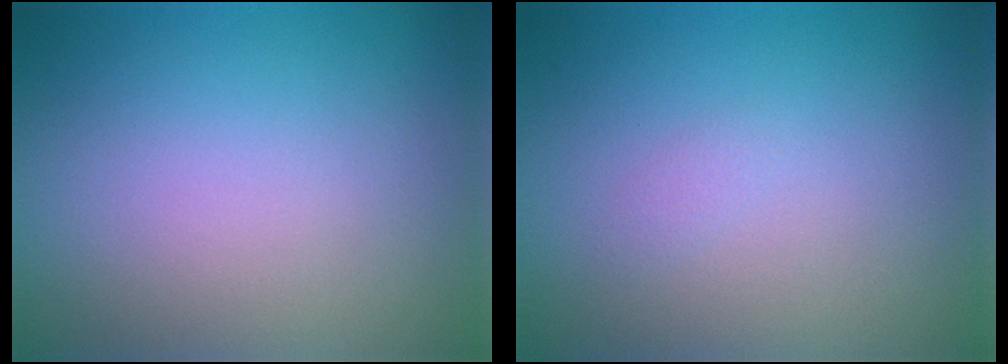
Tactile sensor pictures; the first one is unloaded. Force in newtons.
{"total": 0.6, "press": 0.6, "slide": 0.0}